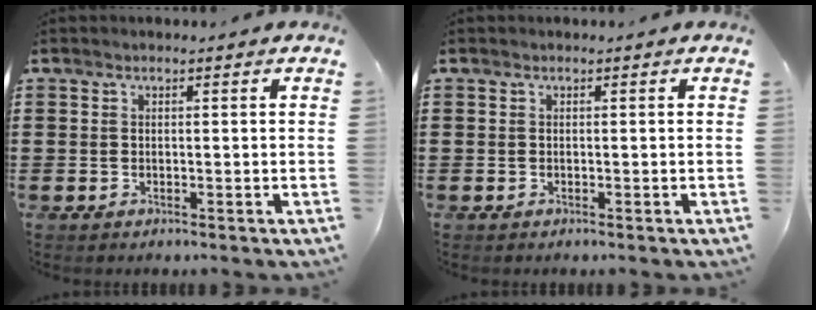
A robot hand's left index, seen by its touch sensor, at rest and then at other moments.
{"total": 0.0}